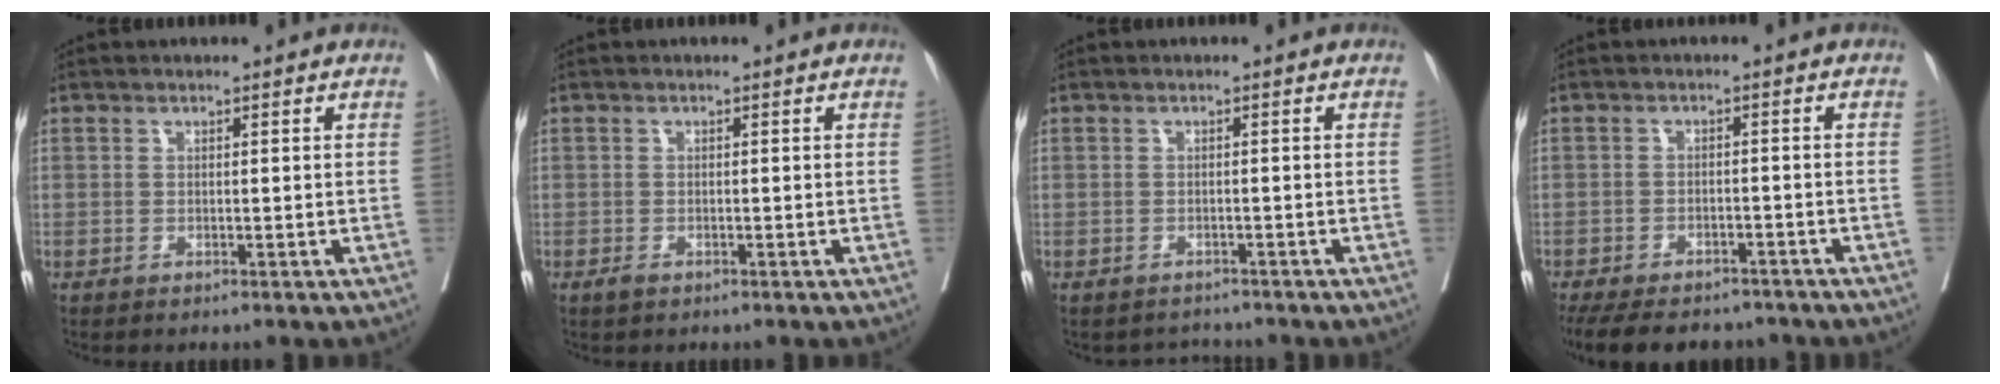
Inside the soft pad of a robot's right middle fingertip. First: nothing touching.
{"total": 1.0, "force": [-0.6, 0.5, 0.6], "torque": [-0.013, -0.001, -0.008]}
{"total": 2.0, "force": [-1.8, 0.6, -0.4], "torque": [0.003, -0.005, -0.028]}
{"total": 14.3, "force": [-12.0, 5.5, 5.5], "torque": [-0.127, -0.010, -0.160]}